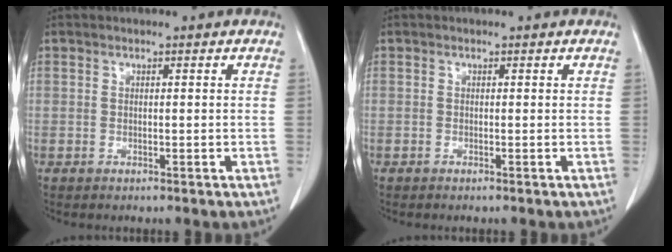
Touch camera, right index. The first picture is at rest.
{"total": 0.0}